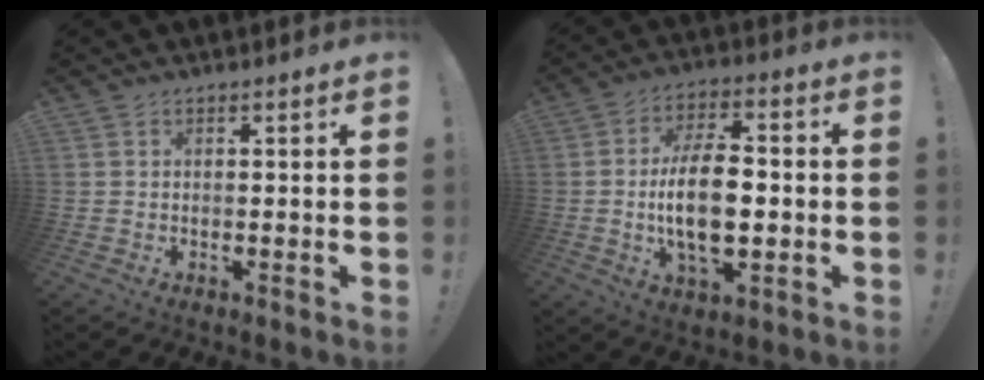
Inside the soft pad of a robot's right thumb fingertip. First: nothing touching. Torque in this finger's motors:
{"motor_torque": [0.05, 0.82, 1.08, 0.02, 0.36]}